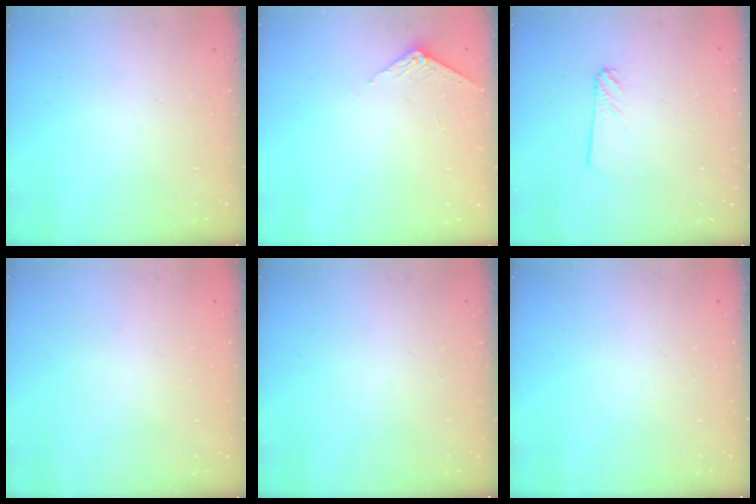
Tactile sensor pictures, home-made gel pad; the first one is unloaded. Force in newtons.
{"total": 2.9, "press": 2.9, "slide": 0.3}
{"total": 2.4, "press": 2.4, "slide": 0.2}
{"total": 0.7, "press": 0.3, "slide": 0.7}
{"total": 0.0}
{"total": 0.0}